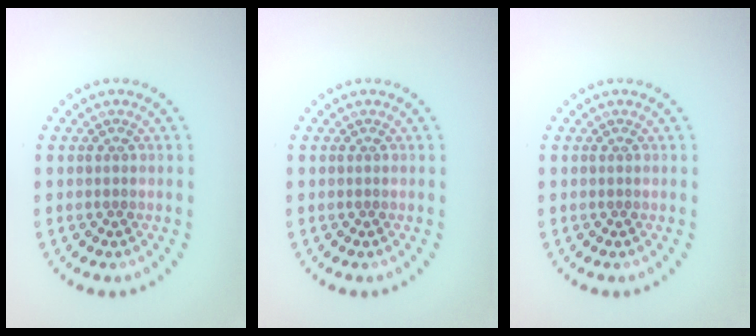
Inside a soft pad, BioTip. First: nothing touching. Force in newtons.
{"total": 0.0}
{"total": 0.0}